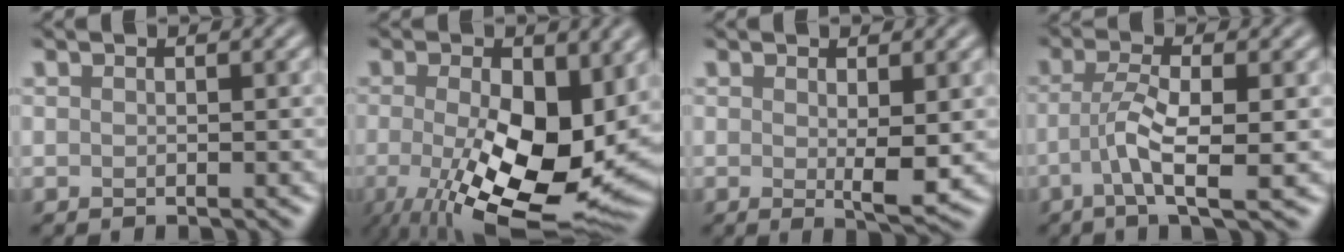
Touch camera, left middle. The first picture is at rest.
{"total": 13.3, "force": [-2.0, 5.6, 11.8], "torque": [-0.195, -0.017, -0.023]}
{"total": 2.3, "force": [0.3, 0.1, 2.3], "torque": [-0.039, -0.005, 0.015]}
{"total": 4.2, "force": [-1.2, 0.7, 3.9], "torque": [-0.082, 0.005, -0.021]}